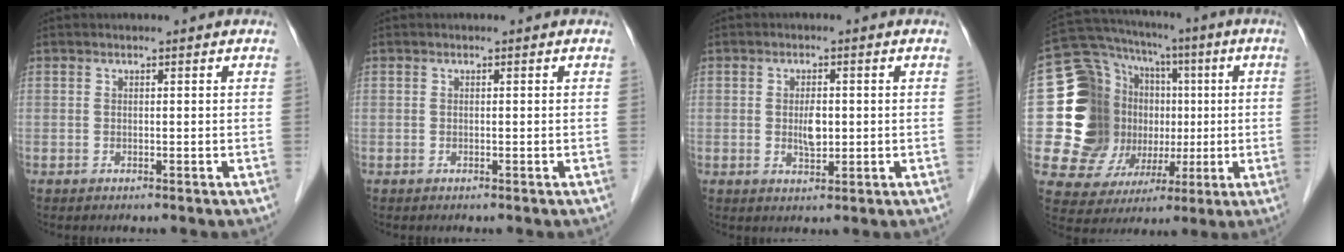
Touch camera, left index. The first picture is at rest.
{"total": 0.0}
{"total": 3.1, "force": [-0.2, 1.4, 2.7], "torque": [-0.050, -0.004, 0.000]}
{"total": 19.6, "force": [-0.5, 16.3, 10.9], "torque": [-0.178, 0.043, 0.015]}